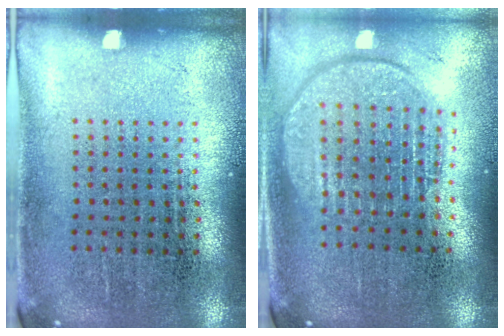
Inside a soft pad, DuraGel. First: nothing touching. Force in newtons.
{"total": 1.8, "press": 1.5, "slide": 1.0}